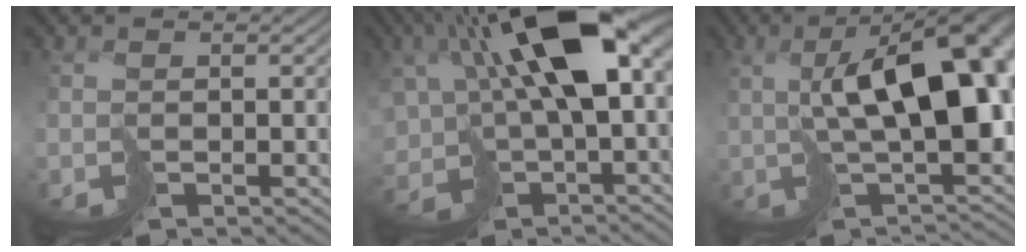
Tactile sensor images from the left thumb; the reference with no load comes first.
{"total": 17.1, "force": [0.2, 8.0, 15.2], "torque": [-0.294, 0.003, 0.014]}
{"total": 14.1, "force": [1.8, 5.5, 12.8], "torque": [-0.206, 0.000, 0.052]}